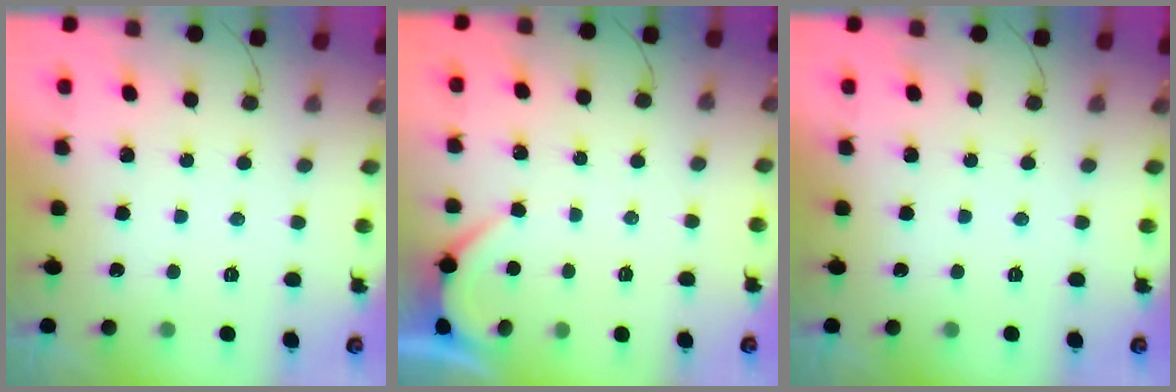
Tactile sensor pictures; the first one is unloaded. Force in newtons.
{"total": 1.9, "press": 1.9, "slide": 0.2}
{"total": 0.0}